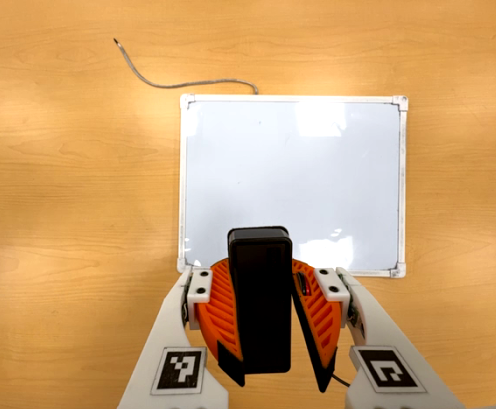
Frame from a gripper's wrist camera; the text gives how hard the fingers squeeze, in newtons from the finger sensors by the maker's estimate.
{"total": 9.9, "left": 10.0, "right": 9.8}